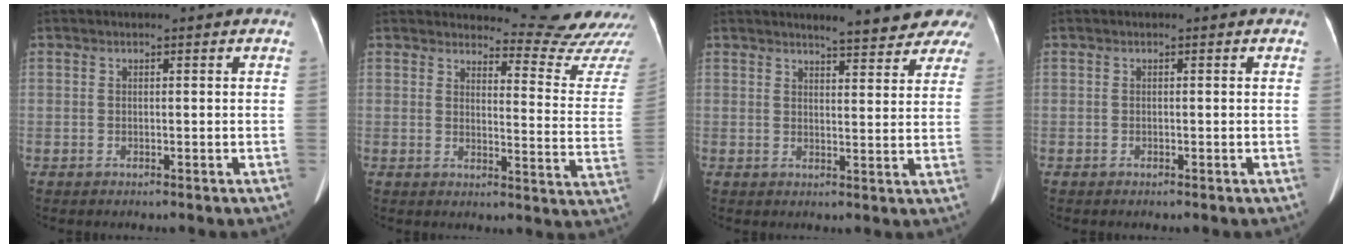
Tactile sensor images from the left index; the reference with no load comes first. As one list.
[{"total": 13.8, "force": [13.7, 0.0, 1.5], "torque": [-0.001, -0.119, 0.139]}, {"total": 8.2, "force": [7.5, 1.2, 3.1], "torque": [-0.029, -0.003, 0.072]}, {"total": 0.0}]